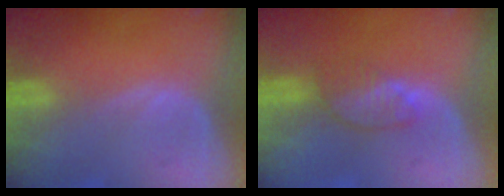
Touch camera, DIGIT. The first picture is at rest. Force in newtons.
{"total": 3.4, "press": 3.4, "slide": 0.3}